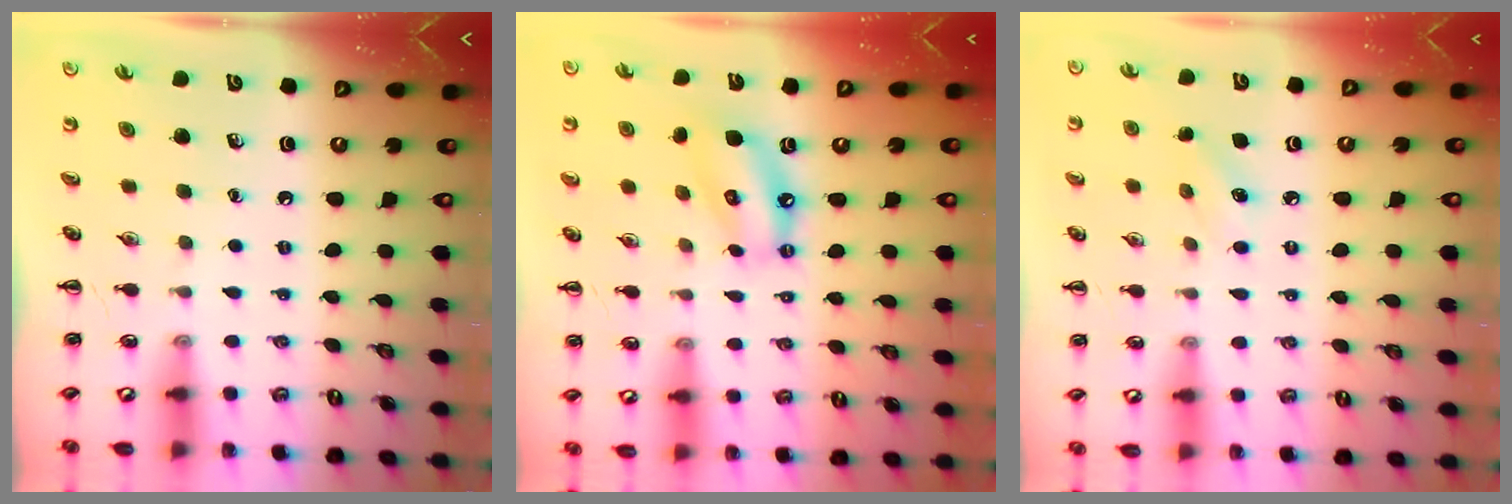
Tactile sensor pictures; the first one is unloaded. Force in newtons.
{"total": 11.7, "press": 11.3, "slide": 3.1}
{"total": 4.6, "press": 4.4, "slide": 1.1}